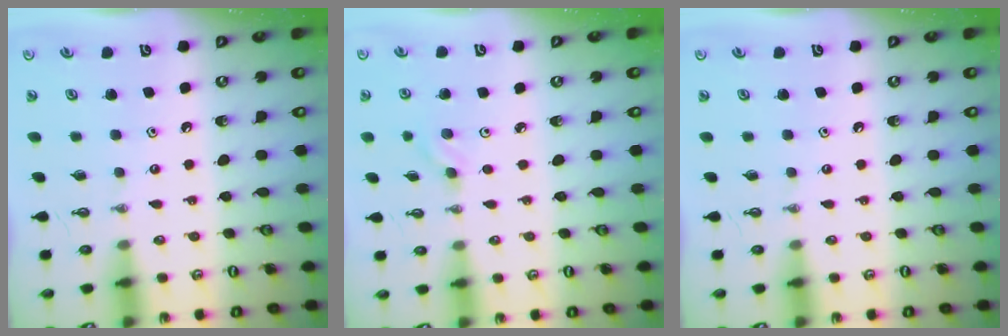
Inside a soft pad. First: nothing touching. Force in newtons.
{"total": 2.6, "press": 2.1, "slide": 1.5}
{"total": 0.0}